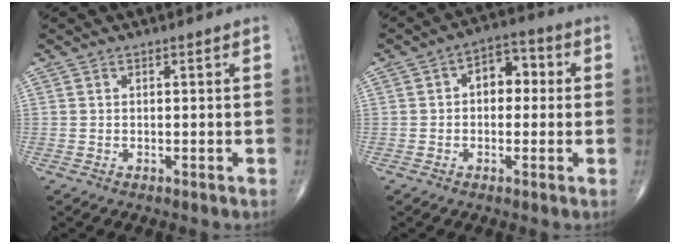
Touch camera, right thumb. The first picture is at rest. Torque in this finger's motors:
{"motor_torque": [-0.18, 0.39, 0.33, 0.23, 0.13]}